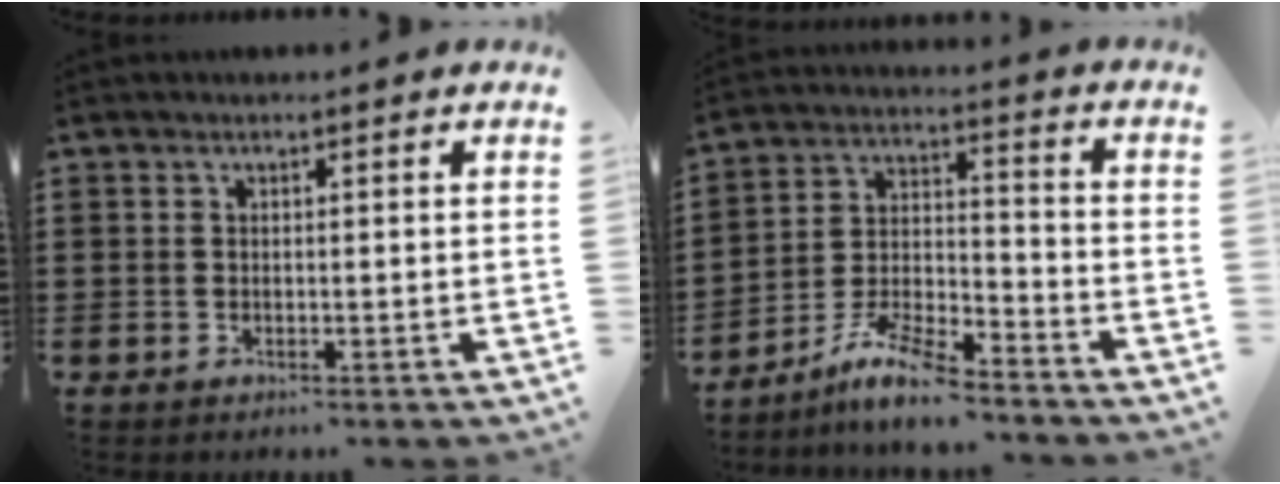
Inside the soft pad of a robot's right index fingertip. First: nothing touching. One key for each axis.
{"total": 7.8, "fx": -6.8, "fy": 1.0, "fz": 3.7, "tx": -0.083, "ty": -0.002, "tz": -0.133}